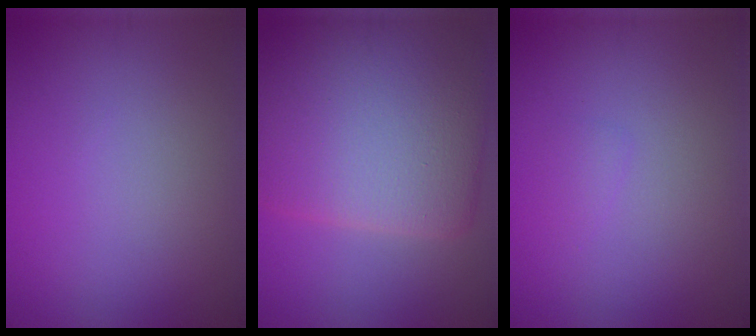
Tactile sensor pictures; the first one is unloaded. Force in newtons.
{"total": 13.2, "press": 13.2, "slide": 0.2}
{"total": 0.6, "press": 0.6, "slide": 0.0}